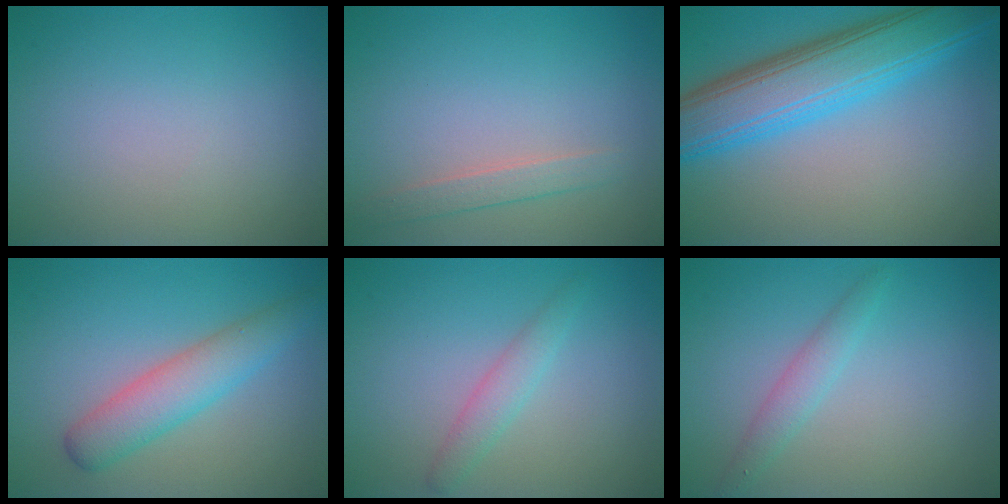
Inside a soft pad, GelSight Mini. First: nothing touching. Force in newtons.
{"total": 1.6, "press": 1.6, "slide": 0.2}
{"total": 8.6, "press": 8.6, "slide": 0.1}
{"total": 4.1, "press": 4.1, "slide": 0.2}
{"total": 1.9, "press": 1.9, "slide": 0.2}
{"total": 1.8, "press": 1.8, "slide": 0.1}